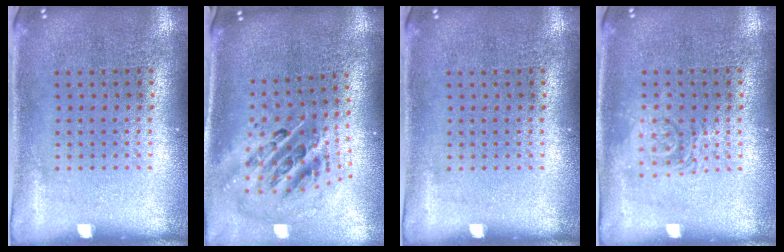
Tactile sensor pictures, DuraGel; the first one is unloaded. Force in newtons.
{"total": 2.7, "press": 1.9, "slide": 2.0}
{"total": 0.0}
{"total": 1.3, "press": 1.2, "slide": 0.3}